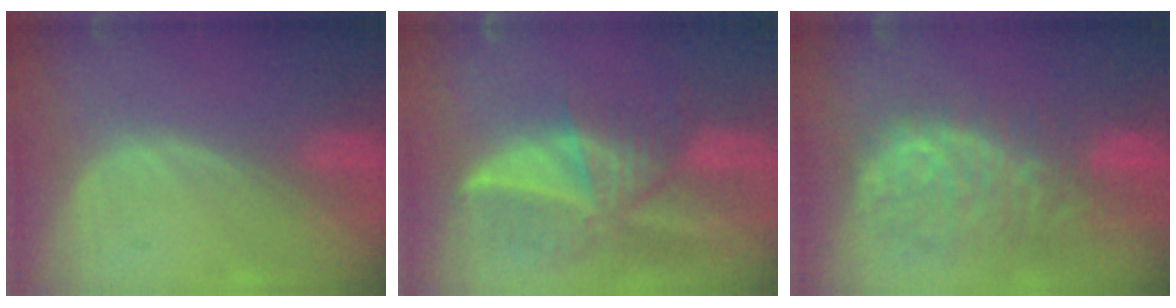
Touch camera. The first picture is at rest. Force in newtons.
{"total": 9.7, "press": 8.4, "slide": 4.8}
{"total": 11.5, "press": 9.7, "slide": 6.1}